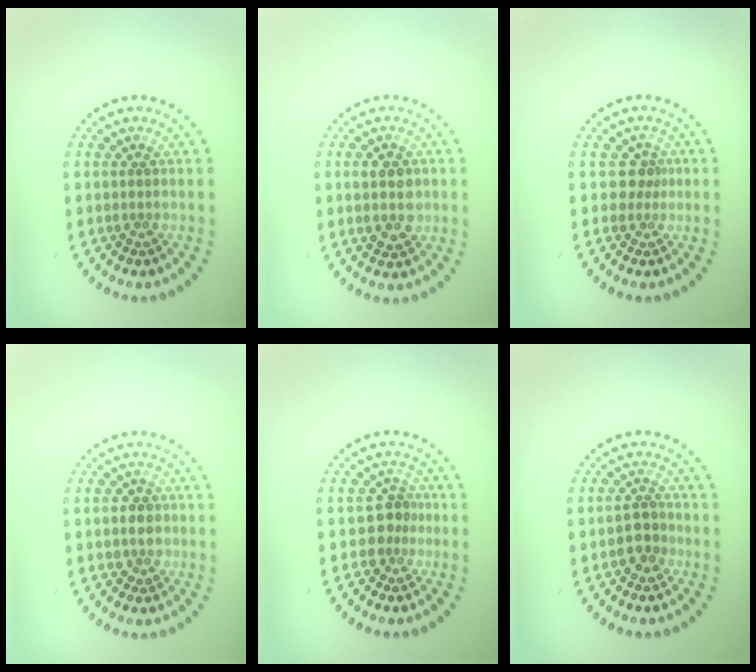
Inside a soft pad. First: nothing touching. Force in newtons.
{"total": 3.6, "press": 3.6, "slide": 0.2}
{"total": 1.7, "press": 1.2, "slide": 1.2}
{"total": 2.1, "press": 1.9, "slide": 0.9}
{"total": 2.3, "press": 1.8, "slide": 1.4}
{"total": 2.1, "press": 1.9, "slide": 0.7}